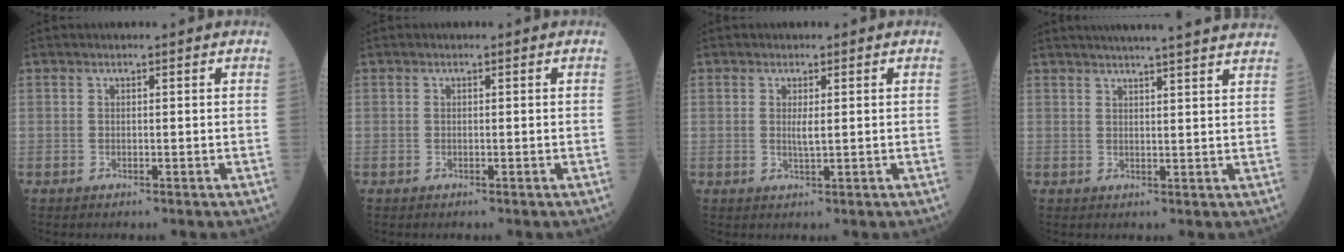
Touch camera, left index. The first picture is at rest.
{"total": 0.0}
{"total": 1.6, "force": [0.2, 0.2, 1.6], "torque": [-0.035, -0.003, 0.005]}
{"total": 16.2, "force": [14.6, 0.1, 6.9], "torque": [-0.105, 0.009, 0.177]}